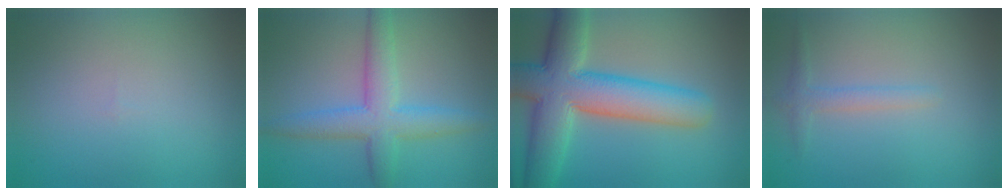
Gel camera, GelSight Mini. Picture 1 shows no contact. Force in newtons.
{"total": 5.2, "press": 5.2, "slide": 0.3}
{"total": 10.7, "press": 10.7, "slide": 0.5}
{"total": 1.6, "press": 1.6, "slide": 0.1}